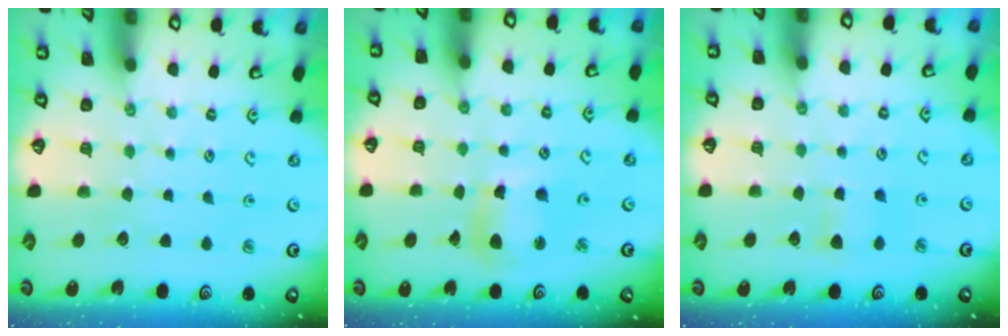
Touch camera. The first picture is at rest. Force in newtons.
{"total": 9.9, "press": 9.8, "slide": 1.0}
{"total": 5.1, "press": 5.1, "slide": 0.5}